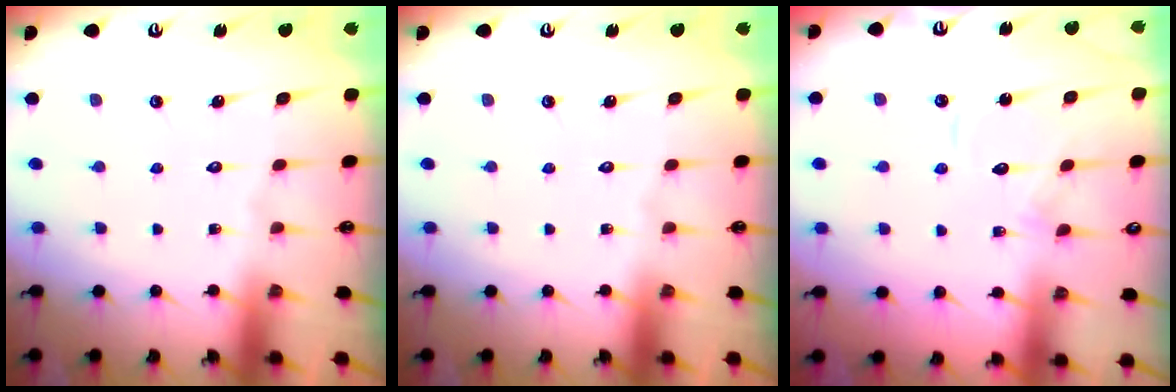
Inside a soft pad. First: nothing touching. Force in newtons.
{"total": 0.0}
{"total": 10.3, "press": 10.2, "slide": 0.7}